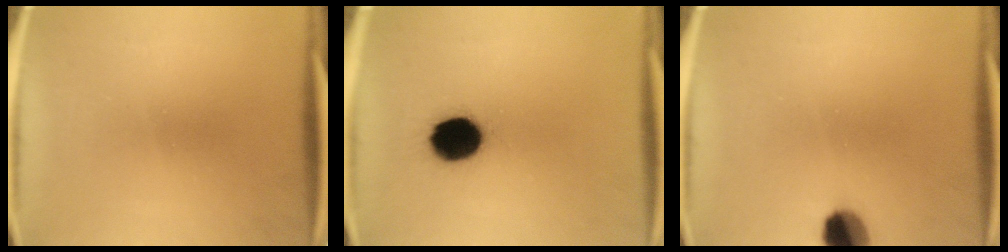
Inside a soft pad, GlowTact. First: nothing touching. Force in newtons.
{"total": 12.6}
{"total": 6.5}